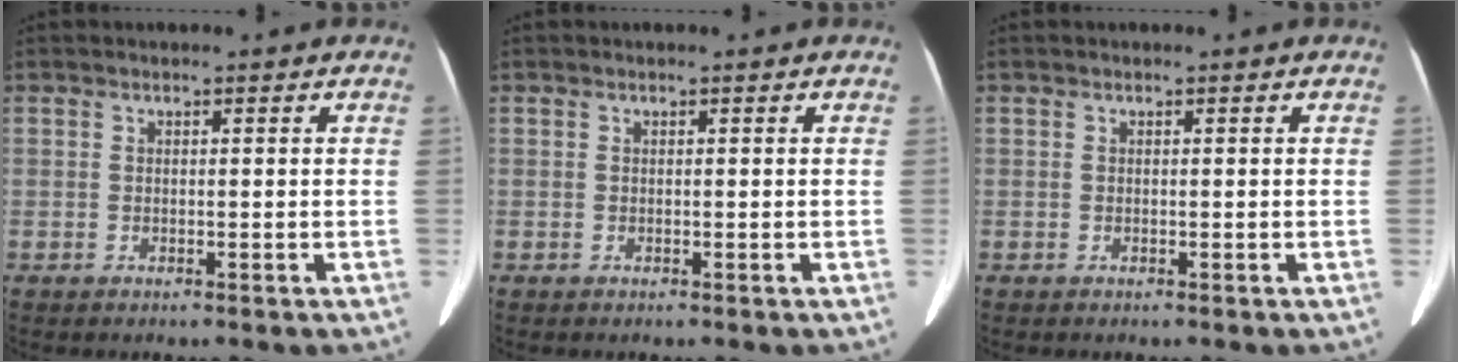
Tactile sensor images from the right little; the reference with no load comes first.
{"total": 0.0}
{"total": 0.0}